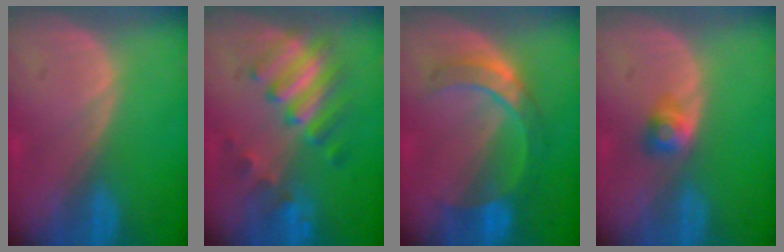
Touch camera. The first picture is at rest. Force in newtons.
{"total": 6.5, "press": 6.5, "slide": 0.8}
{"total": 6.2, "press": 6.1, "slide": 0.7}
{"total": 2.7, "press": 2.4, "slide": 1.1}